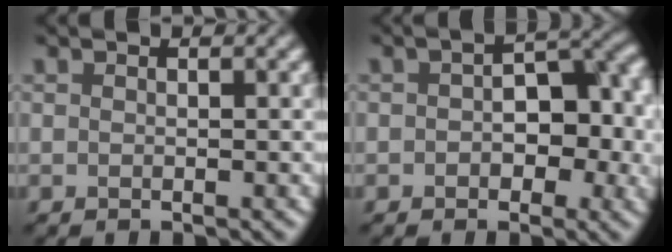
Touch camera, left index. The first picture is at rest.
{"total": 5.9, "force": [-0.3, 3.7, 4.6], "torque": [-0.046, 0.000, -0.005]}